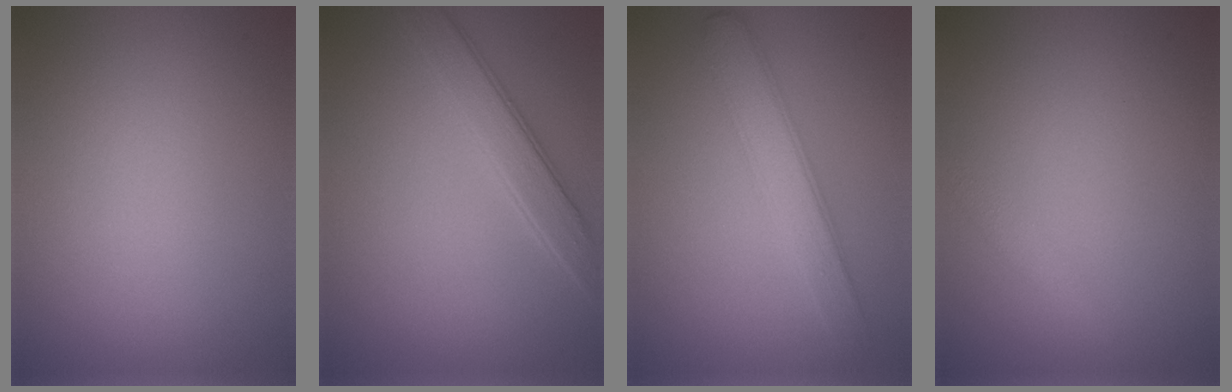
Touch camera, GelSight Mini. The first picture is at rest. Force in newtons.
{"total": 3.3, "press": 3.3, "slide": 0.2}
{"total": 3.7, "press": 3.7, "slide": 0.1}
{"total": 1.2, "press": 1.2, "slide": 0.1}